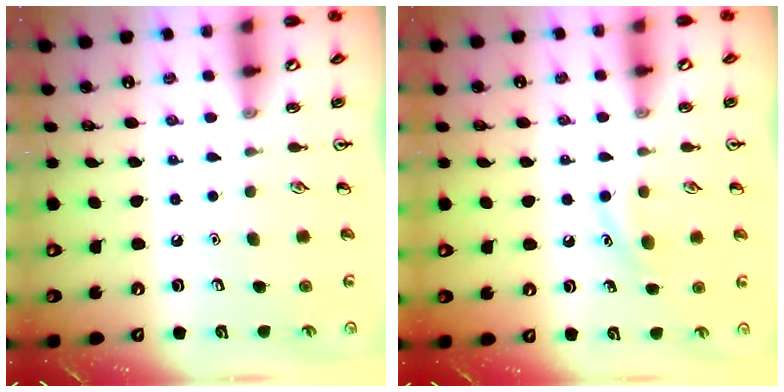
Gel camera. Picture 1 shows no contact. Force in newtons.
{"total": 7.1, "press": 6.8, "slide": 2.1}